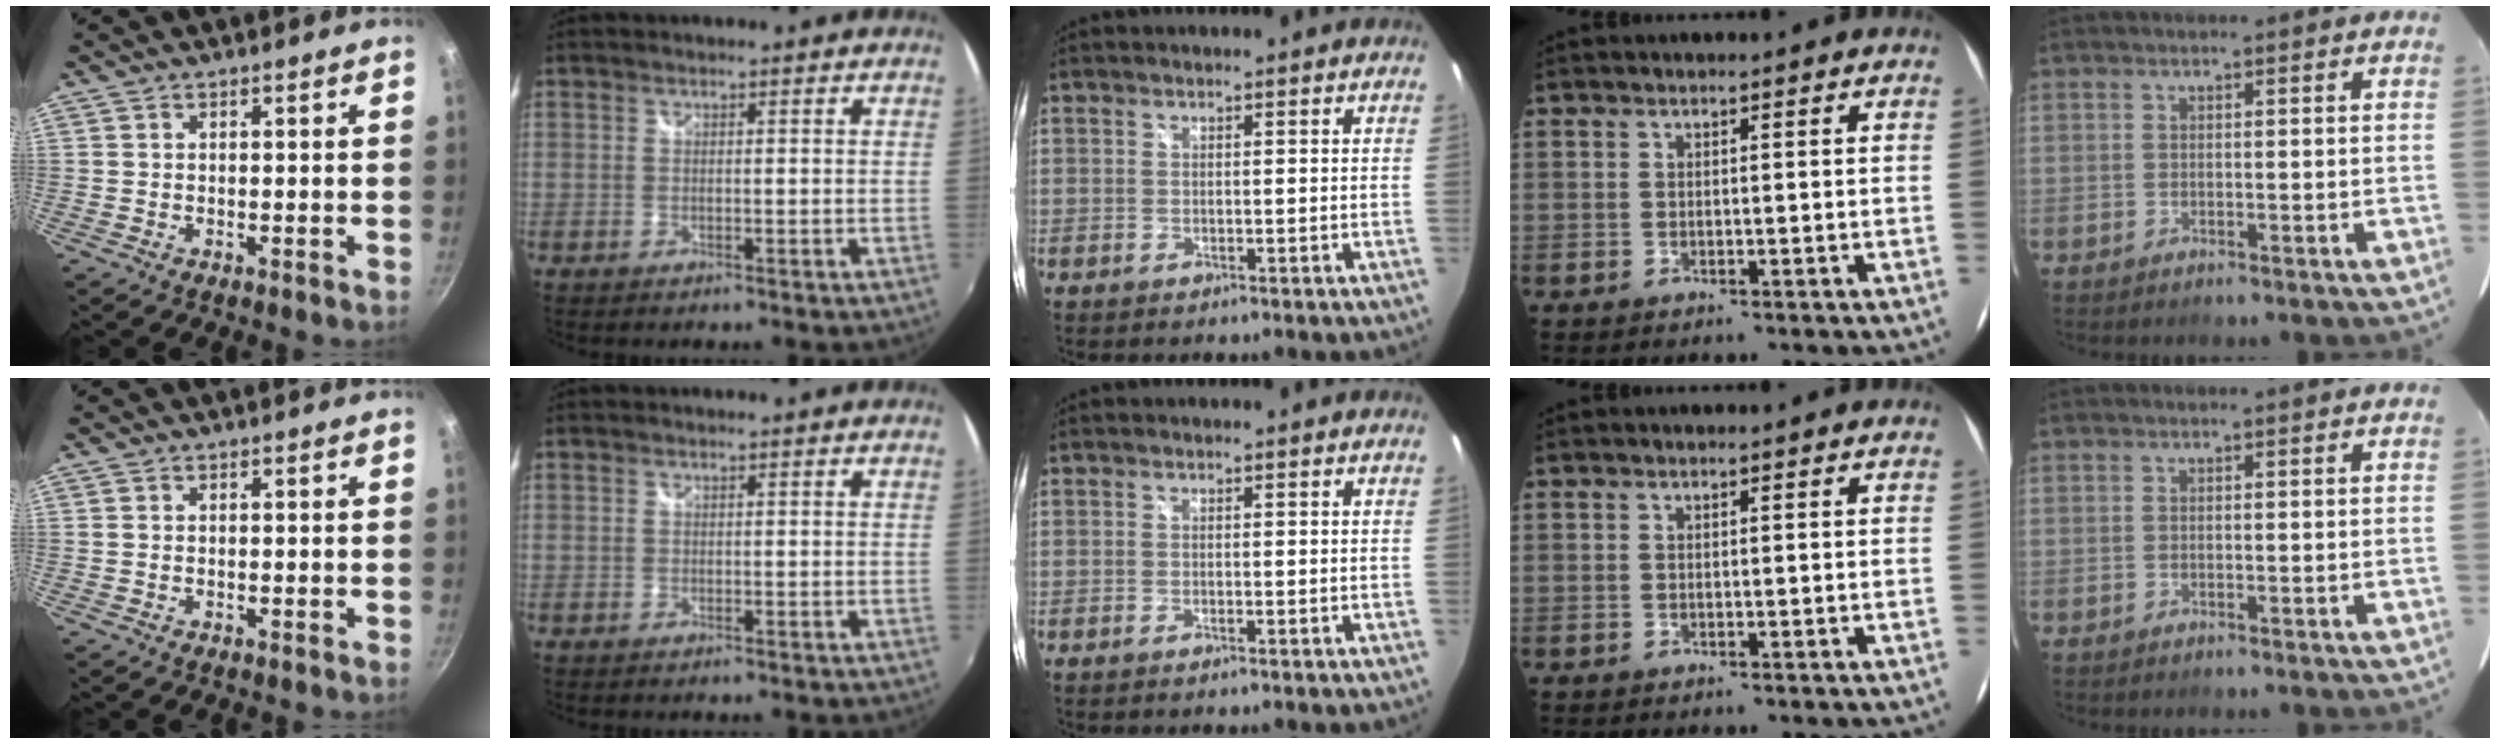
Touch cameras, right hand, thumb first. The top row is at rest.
{"middle": {"total": 0.6, "force": [-0.4, 0.0, 0.4], "torque": [-0.004, 0.000, -0.009]}}